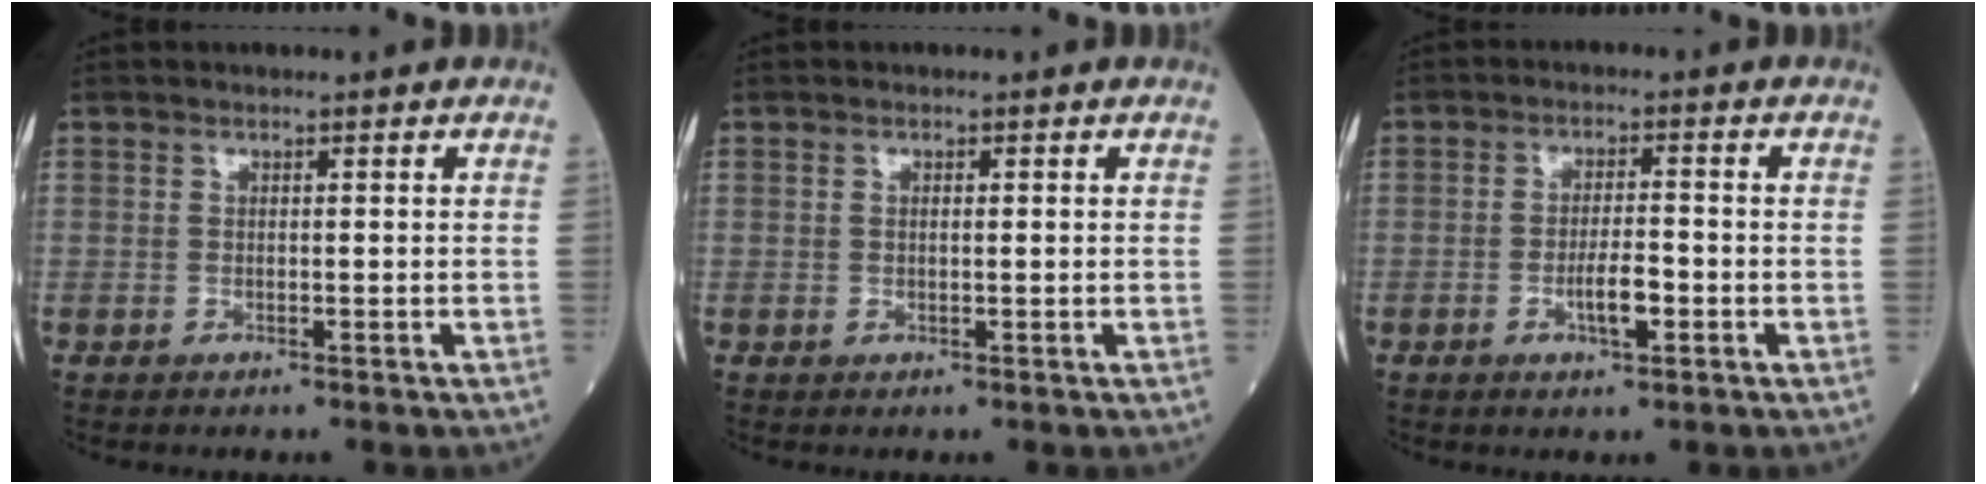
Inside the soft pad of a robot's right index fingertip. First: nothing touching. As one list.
[{"total": 0.6, "force": [0.1, 0.2, 0.6], "torque": [-0.013, 0.001, 0.002]}, {"total": 4.2, "force": [-1.6, 0.9, 3.8], "torque": [-0.066, 0.001, -0.028]}]